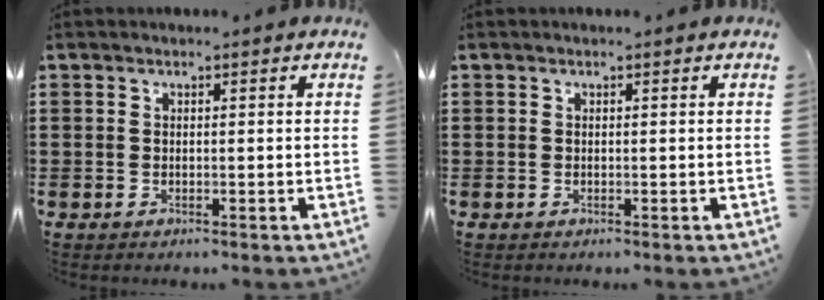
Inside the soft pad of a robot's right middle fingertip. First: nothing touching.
{"total": 0.0}